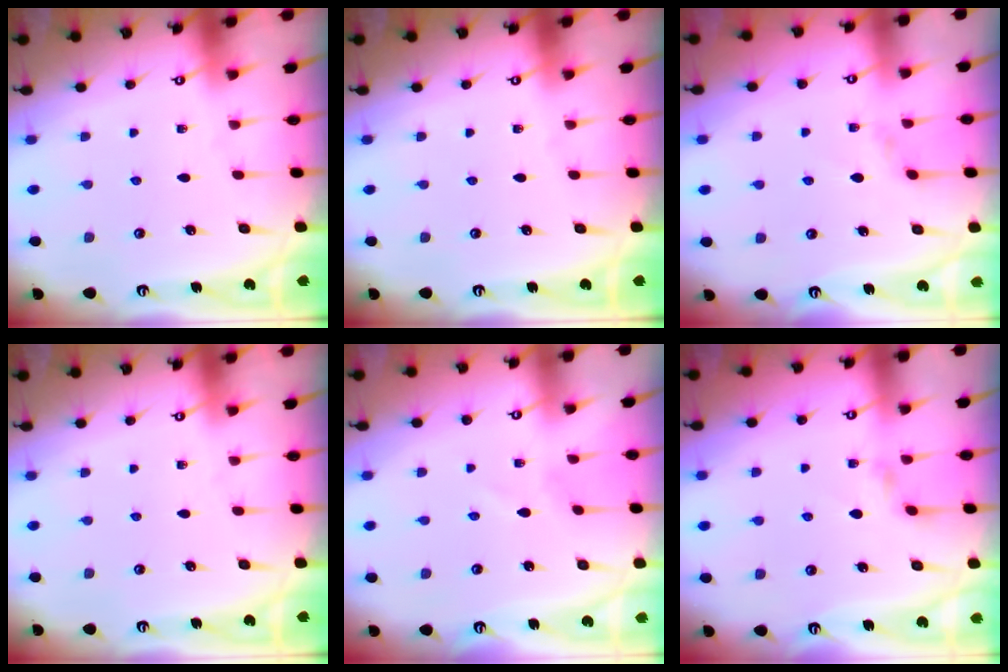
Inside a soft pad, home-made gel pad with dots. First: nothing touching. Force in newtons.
{"total": 0.0}
{"total": 2.5, "press": 2.4, "slide": 0.4}
{"total": 0.0}
{"total": 1.0, "press": 1.0, "slide": 0.1}
{"total": 2.1, "press": 2.1, "slide": 0.3}